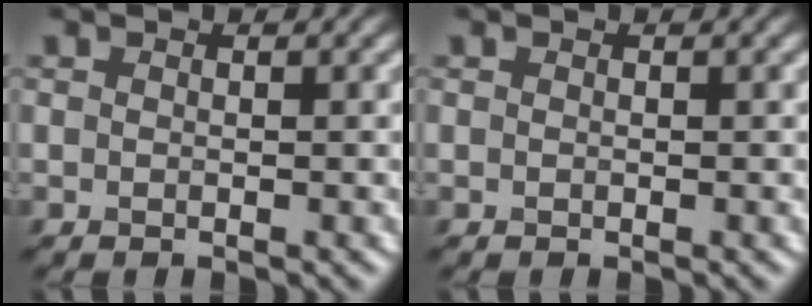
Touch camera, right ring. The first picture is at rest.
{"total": 0.0}